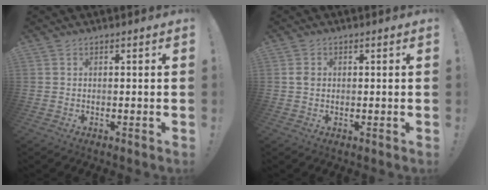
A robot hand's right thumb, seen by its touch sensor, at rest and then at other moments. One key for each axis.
{"total": 1.8, "fx": 0.2, "fy": 1.4, "fz": 1.1, "tx": -0.017, "ty": 0.005, "tz": 0.003}